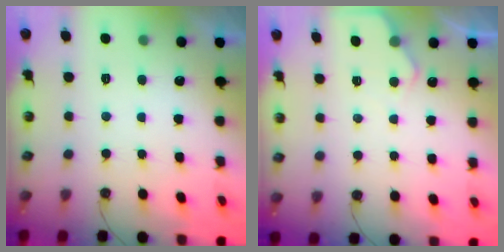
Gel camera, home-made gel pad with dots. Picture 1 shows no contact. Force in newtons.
{"total": 4.9, "press": 4.8, "slide": 0.6}